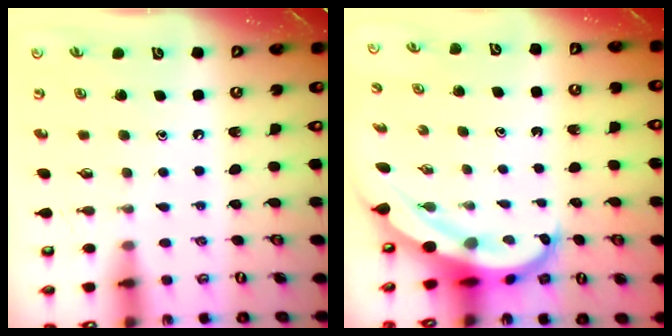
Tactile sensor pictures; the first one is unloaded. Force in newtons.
{"total": 5.9, "press": 5.8, "slide": 0.6}